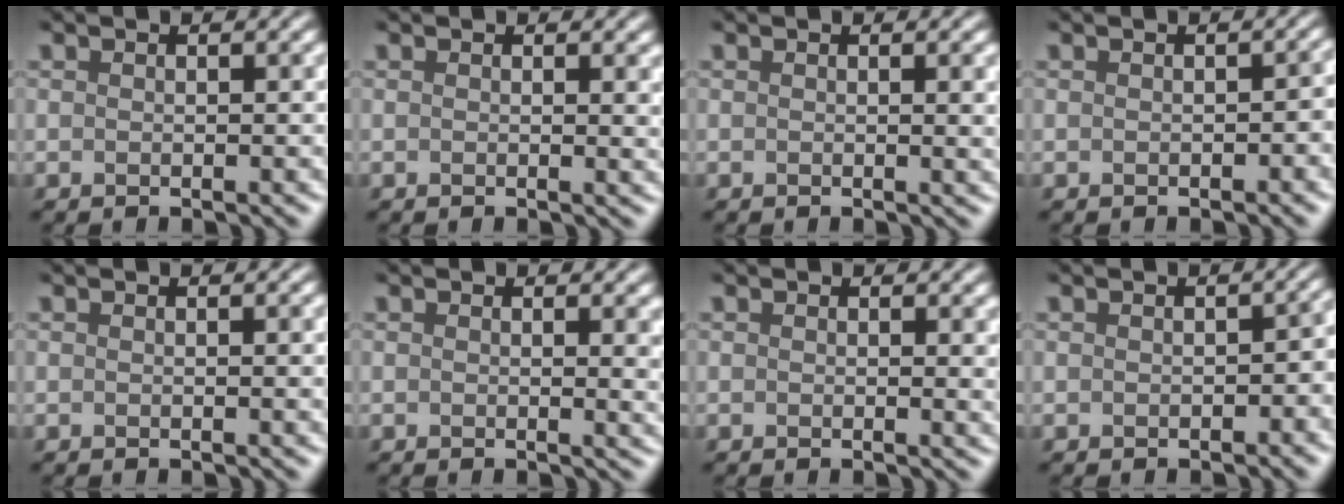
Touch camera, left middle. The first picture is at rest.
{"total": 0.8, "force": [0.4, 0.2, 0.7], "torque": [-0.010, -0.006, 0.004]}
{"total": 1.7, "force": [0.3, 0.7, 1.5], "torque": [-0.012, -0.003, 0.000]}
{"total": 1.2, "force": [-0.6, 0.4, 1.0], "torque": [-0.012, 0.002, -0.007]}
{"total": 0.8, "force": [0.2, 0.4, 0.6], "torque": [0.001, -0.003, -0.002]}
{"total": 1.7, "force": [0.4, 0.7, 1.5], "torque": [-0.015, -0.006, 0.003]}
{"total": 0.7, "force": [0.4, 0.2, 0.6], "torque": [-0.009, -0.006, 0.004]}
{"total": 1.8, "force": [-0.8, 0.7, 1.4], "torque": [-0.019, 0.000, -0.008]}